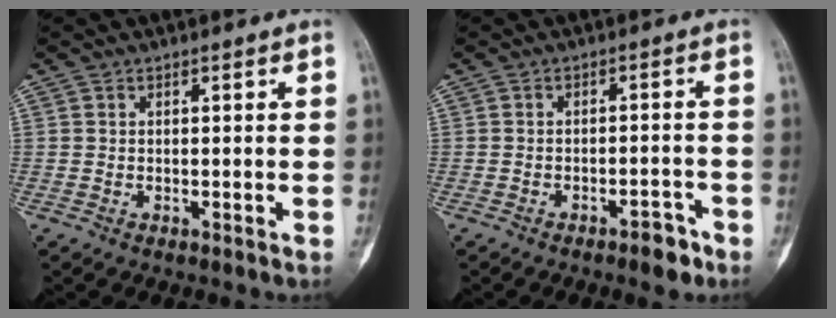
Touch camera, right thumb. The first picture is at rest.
{"total": 3.9, "force": [-2.7, 1.5, 2.4], "torque": [-0.022, 0.020, -0.037]}